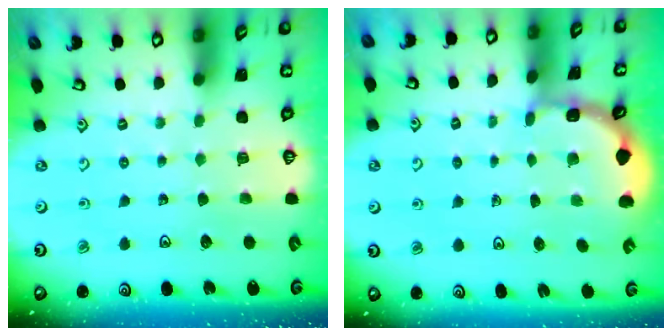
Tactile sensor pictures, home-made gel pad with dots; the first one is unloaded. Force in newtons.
{"total": 2.1, "press": 2.1, "slide": 0.2}